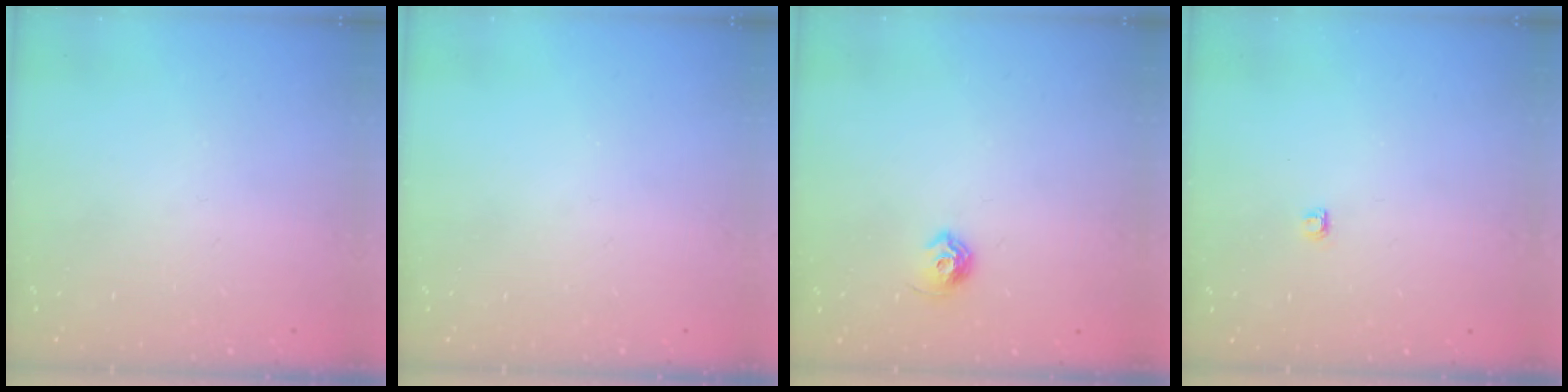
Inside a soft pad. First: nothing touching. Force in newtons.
{"total": 0.0}
{"total": 6.1, "press": 6.0, "slide": 1.1}
{"total": 2.8, "press": 2.8, "slide": 0.4}